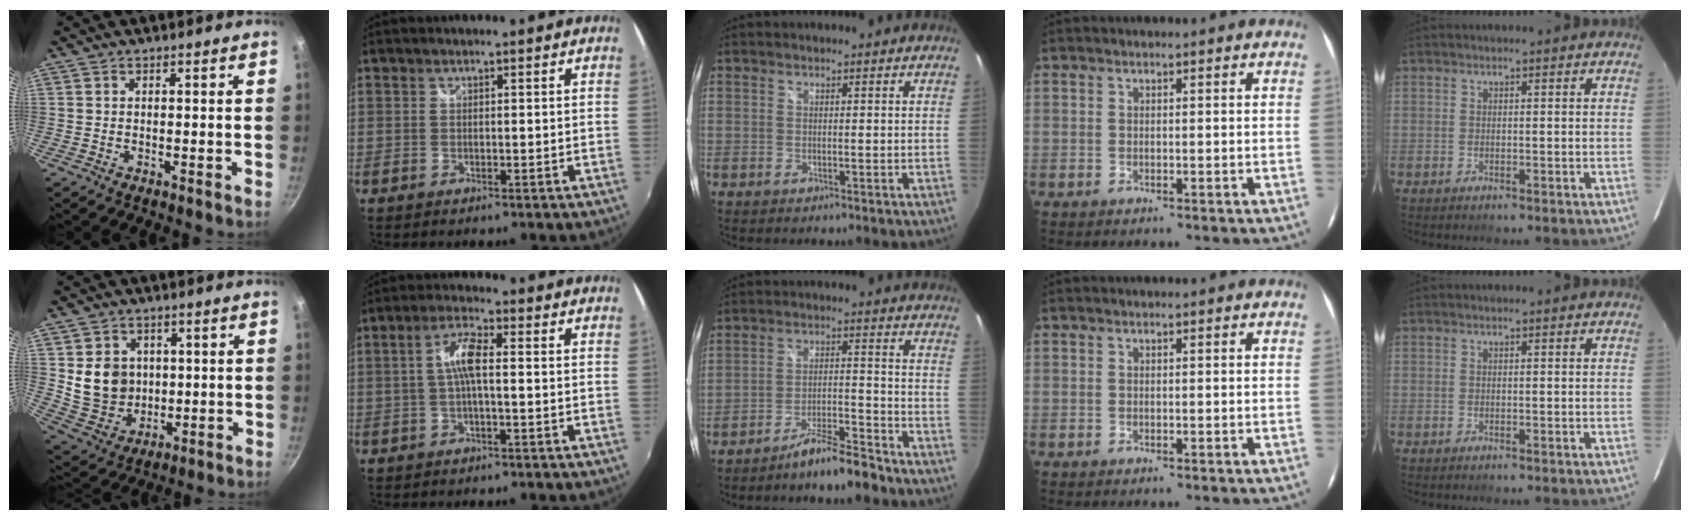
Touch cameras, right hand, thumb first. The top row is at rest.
{"thumb": {"total": 10.7, "force": [1.3, 9.2, 5.4], "torque": [-0.068, -0.011, 0.042]}, "index": {"total": 5.3, "force": [-0.2, 1.1, 5.2], "torque": [-0.104, 0.011, -0.003]}, "middle": {"total": 7.3, "force": [-6.6, 0.6, 3.2], "torque": [-0.066, 0.010, -0.106]}}